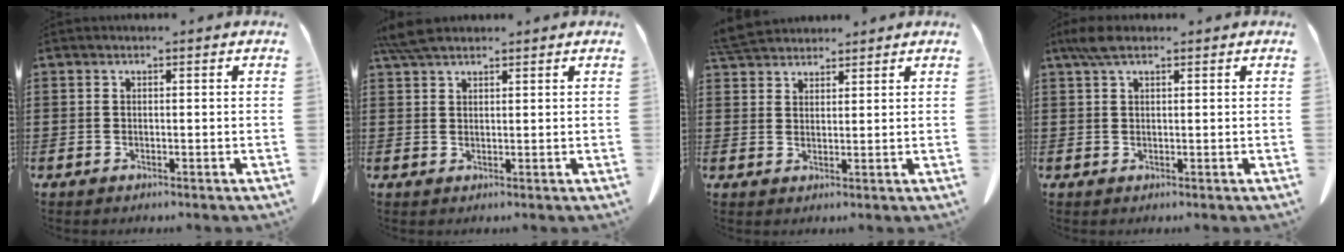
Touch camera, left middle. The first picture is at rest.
{"total": 4.3, "force": [3.4, 1.1, 2.4], "torque": [-0.064, -0.002, 0.064]}
{"total": 4.7, "force": [4.5, 1.0, 1.1], "torque": [-0.035, -0.007, 0.088]}
{"total": 3.1, "force": [1.8, 1.0, 2.3], "torque": [-0.050, 0.002, 0.033]}